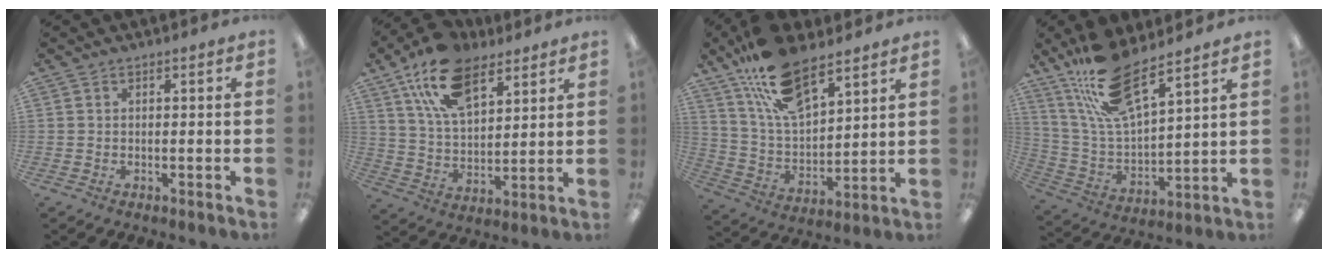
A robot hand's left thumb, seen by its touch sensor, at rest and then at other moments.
{"total": 17.2, "force": [10.3, 9.1, 10.4], "torque": [-0.187, -0.028, 0.187]}
{"total": 18.7, "force": [12.7, 8.0, 11.1], "torque": [-0.211, -0.055, 0.228]}
{"total": 17.2, "force": [13.1, 5.0, 10.0], "torque": [-0.206, -0.062, 0.230]}